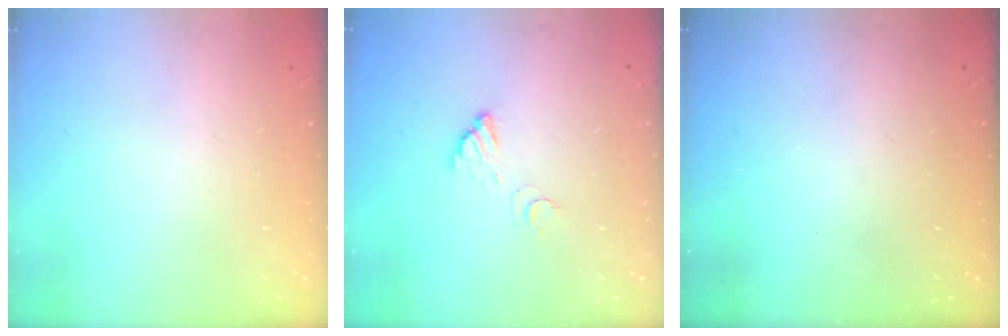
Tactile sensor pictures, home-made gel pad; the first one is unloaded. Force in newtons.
{"total": 3.6, "press": 3.6, "slide": 0.3}
{"total": 3.1, "press": 3.1, "slide": 0.1}